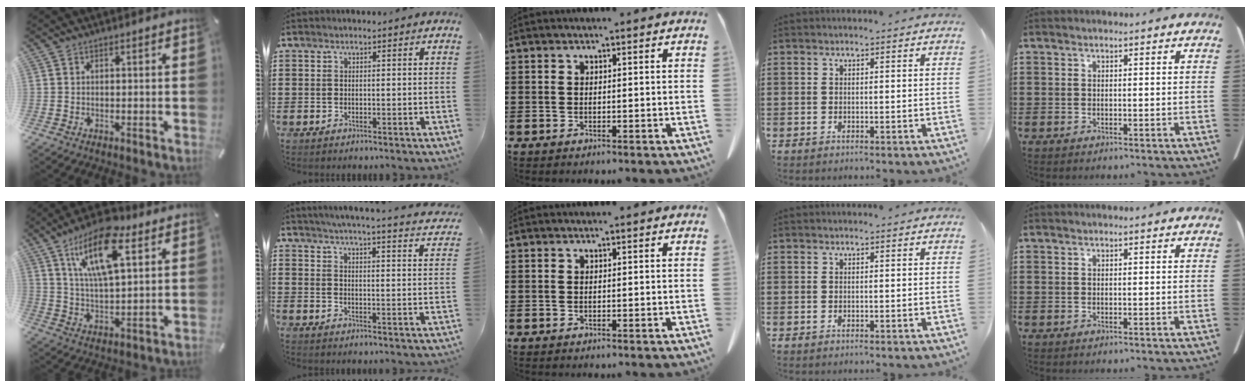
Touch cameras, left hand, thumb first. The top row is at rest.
{"thumb": {"total": 17.5, "force": [9.3, 7.4, 12.9], "torque": [-0.248, -0.025, 0.153]}, "index": {"total": 4.2, "force": [3.9, -0.7, 1.2], "torque": [-0.042, -0.033, 0.063]}}